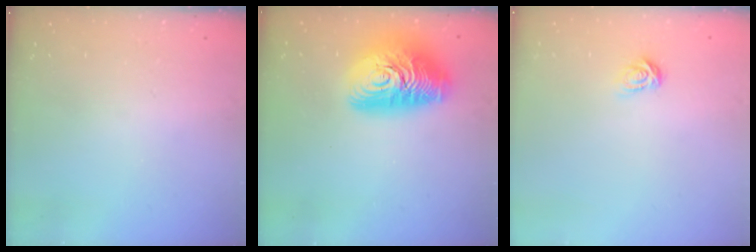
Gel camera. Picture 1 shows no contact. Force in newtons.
{"total": 17.0, "press": 17.0, "slide": 1.1}
{"total": 3.7, "press": 3.7, "slide": 0.3}